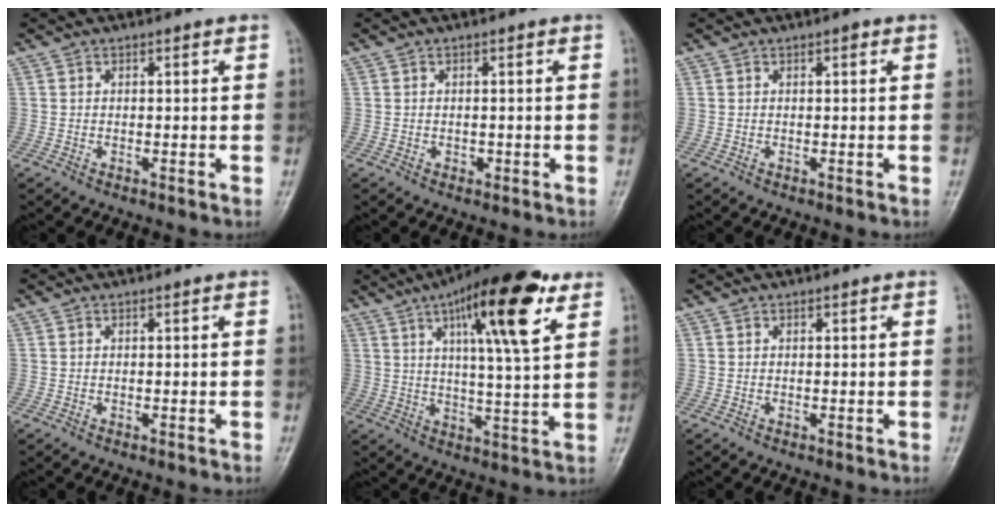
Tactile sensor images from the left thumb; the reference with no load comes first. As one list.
[{"total": 0.8, "force": [-0.1, 0.7, 0.4], "torque": [-0.001, 0.002, -0.002]}, {"total": 0.7, "force": [0.4, 0.3, 0.6], "torque": [-0.007, 0.000, 0.003]}, {"total": 0.0}, {"total": 19.1, "force": [9.8, 4.0, 16.0], "torque": [-0.232, -0.035, 0.151]}, {"total": 0.0}]